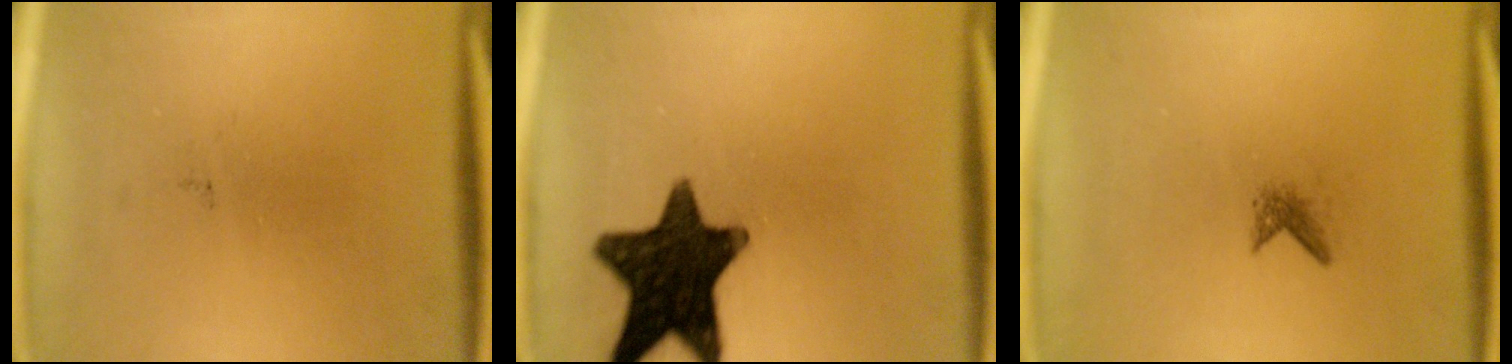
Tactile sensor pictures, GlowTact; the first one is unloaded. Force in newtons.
{"total": 15.8}
{"total": 1.1}